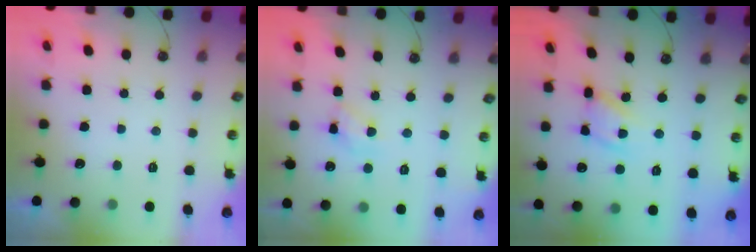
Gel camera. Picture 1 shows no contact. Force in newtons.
{"total": 8.5, "press": 8.5, "slide": 0.2}
{"total": 12.1, "press": 12.0, "slide": 1.3}